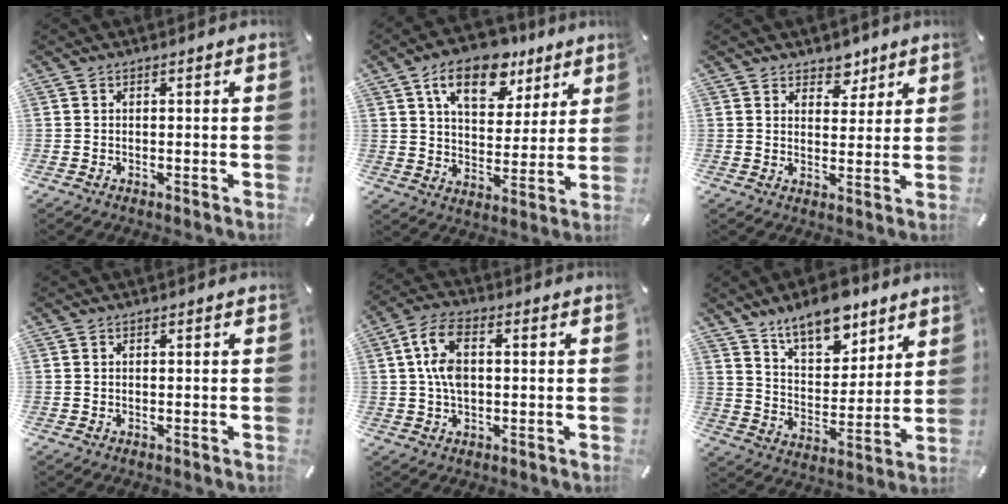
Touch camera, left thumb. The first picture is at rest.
{"total": 14.8, "force": [9.1, 8.4, 8.0], "torque": [-0.126, -0.036, 0.160]}
{"total": 5.3, "force": [4.0, 3.5, 0.6], "torque": [0.012, -0.025, 0.067]}
{"total": 0.0}
{"total": 8.1, "force": [1.0, 4.8, 6.5], "torque": [-0.136, 0.006, 0.014]}
{"total": 12.4, "force": [10.2, 5.5, 4.3], "torque": [-0.073, -0.068, 0.189]}